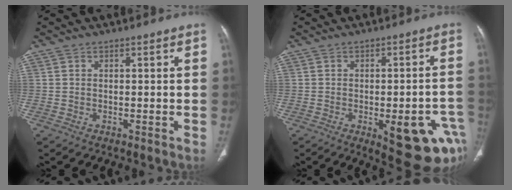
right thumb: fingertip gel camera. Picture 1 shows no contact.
{"total": 15.5, "force": [-5.7, 5.8, 13.2], "torque": [-0.101, 0.025, -0.051]}